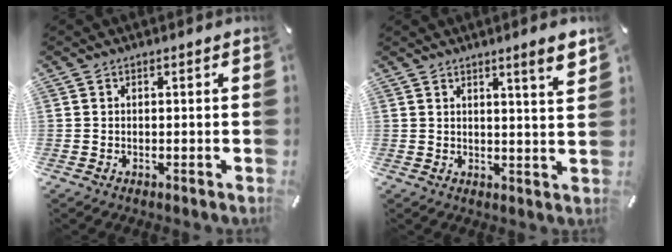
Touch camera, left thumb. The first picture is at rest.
{"total": 5.4, "force": [3.6, 0.0, 4.0], "torque": [-0.051, -0.028, 0.054]}